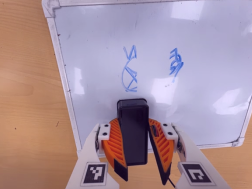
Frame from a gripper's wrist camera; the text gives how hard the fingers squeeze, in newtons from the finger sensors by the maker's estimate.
{"total": 10.0, "left": 9.7, "right": 10.3}